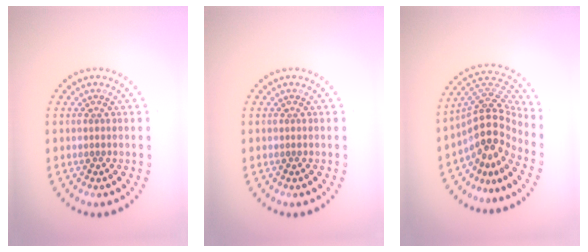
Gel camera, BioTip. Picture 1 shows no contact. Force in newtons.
{"total": 0.0}
{"total": 5.2, "press": 3.6, "slide": 3.7}